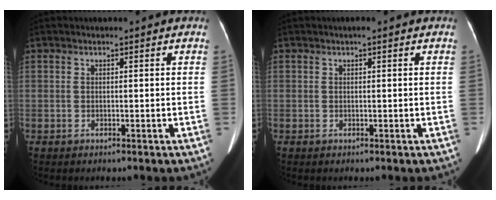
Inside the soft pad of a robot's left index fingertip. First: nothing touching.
{"total": 0.7, "force": [0.4, 0.3, 0.4], "torque": [-0.006, 0.014, 0.004]}